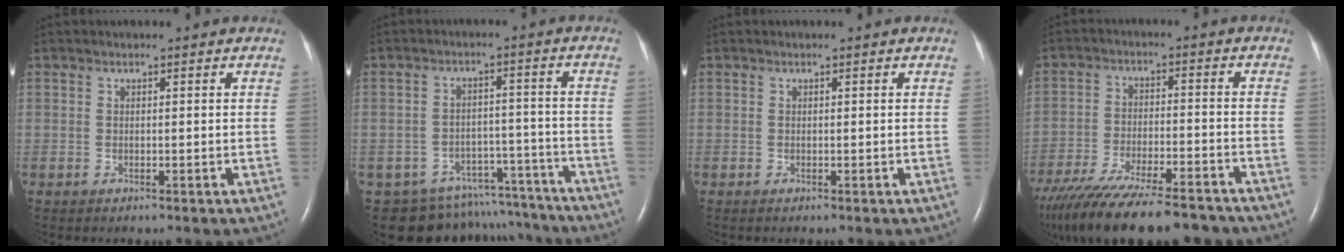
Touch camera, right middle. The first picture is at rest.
{"total": 13.2, "force": [-11.9, 5.6, 1.0], "torque": [-0.008, 0.047, -0.147]}
{"total": 0.0}
{"total": 23.2, "force": [-19.0, 5.2, 12.2], "torque": [-0.233, -0.042, -0.286]}